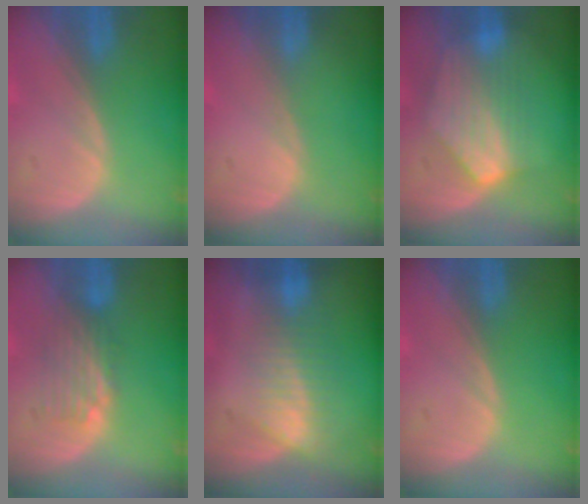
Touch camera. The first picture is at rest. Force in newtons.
{"total": 0.0}
{"total": 7.4, "press": 7.2, "slide": 1.6}
{"total": 4.7, "press": 4.0, "slide": 2.5}
{"total": 7.1, "press": 6.3, "slide": 3.4}
{"total": 0.0}